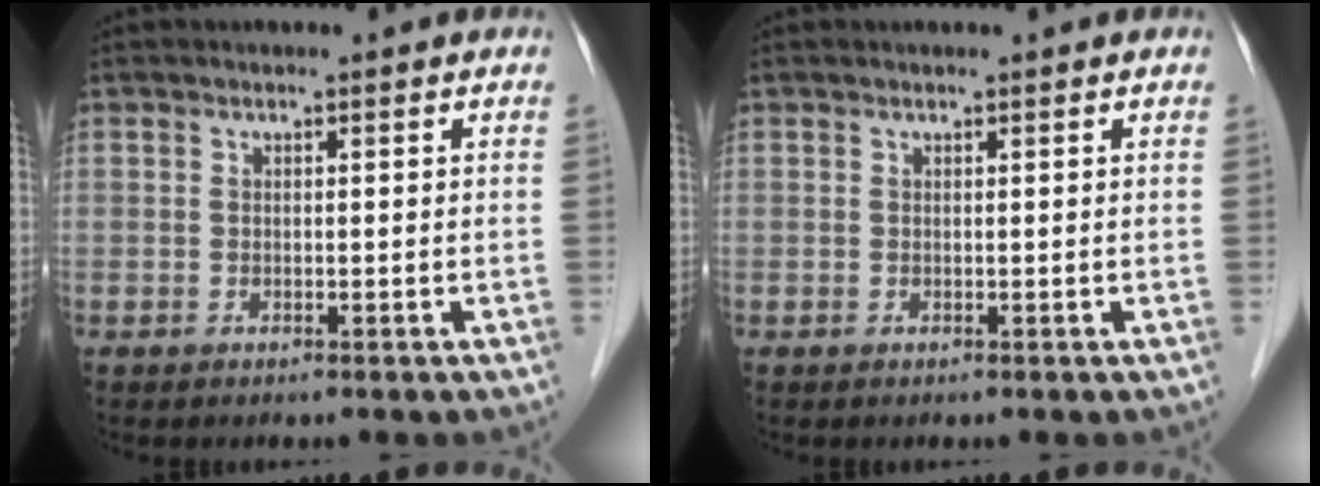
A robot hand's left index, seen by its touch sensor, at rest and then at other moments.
{"total": 1.1, "force": [1.0, -0.1, 0.3], "torque": [-0.010, 0.014, 0.019]}